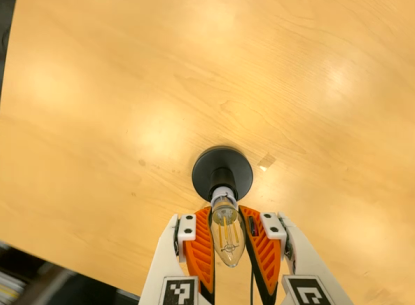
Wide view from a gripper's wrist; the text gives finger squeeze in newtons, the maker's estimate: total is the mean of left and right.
{"total": 18.0, "left": 15.6, "right": 20.5}